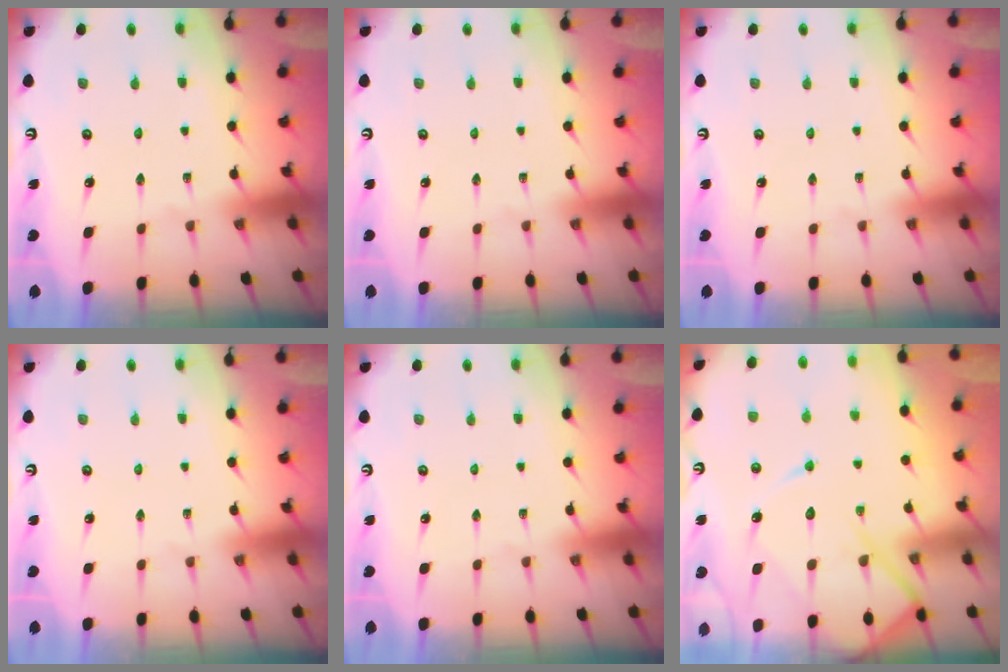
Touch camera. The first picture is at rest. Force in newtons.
{"total": 0.0}
{"total": 0.0}
{"total": 0.0}
{"total": 0.0}
{"total": 12.1, "press": 12.0, "slide": 1.4}